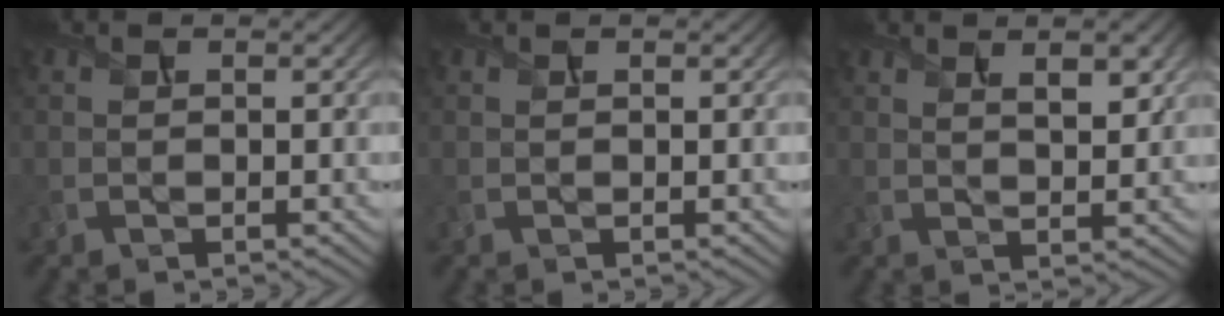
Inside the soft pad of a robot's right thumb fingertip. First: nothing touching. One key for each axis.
{"total": 0.0}
{"total": 3.8, "fx": 2.1, "fy": 1.3, "fz": 2.9, "tx": -0.049, "ty": -0.008, "tz": 0.043}